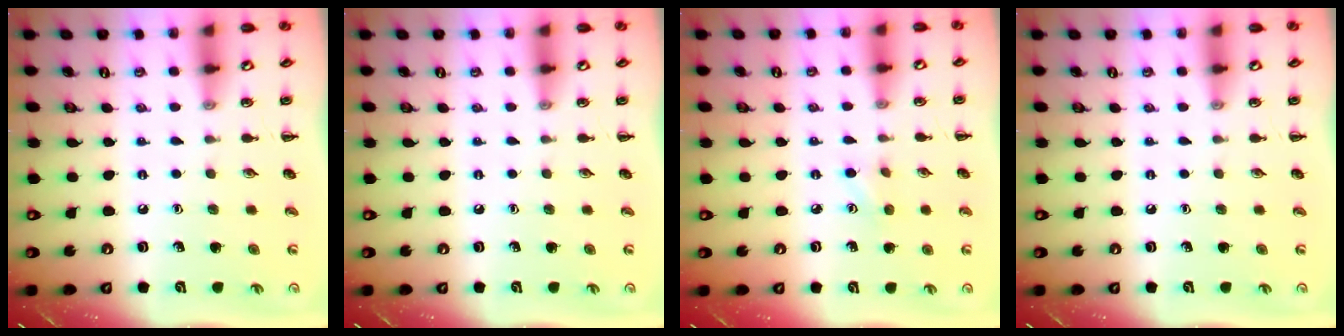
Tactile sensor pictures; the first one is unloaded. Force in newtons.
{"total": 0.0}
{"total": 3.4, "press": 3.3, "slide": 1.0}
{"total": 0.0}